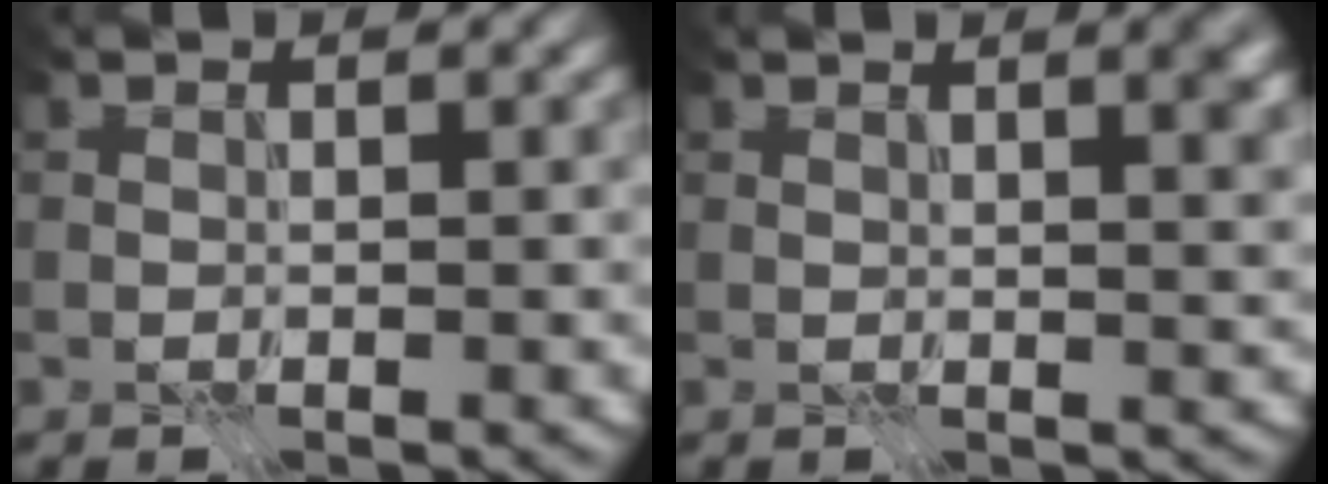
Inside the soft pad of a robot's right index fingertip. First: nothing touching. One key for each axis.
{"total": 2.6, "fx": 1.3, "fy": 0.5, "fz": 2.2, "tx": -0.030, "ty": 0.002, "tz": 0.023}